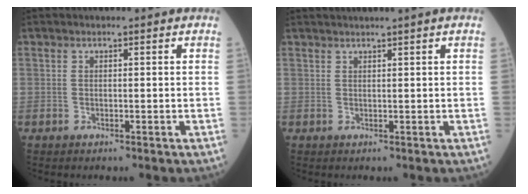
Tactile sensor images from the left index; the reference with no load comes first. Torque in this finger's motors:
{"motor_torque": [1.07, -1.07, 0.11, 0.08]}